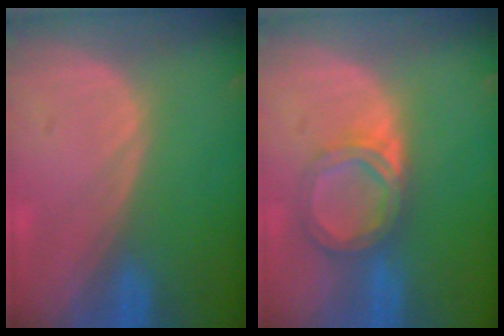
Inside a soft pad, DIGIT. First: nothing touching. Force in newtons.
{"total": 5.6, "press": 5.3, "slide": 1.9}